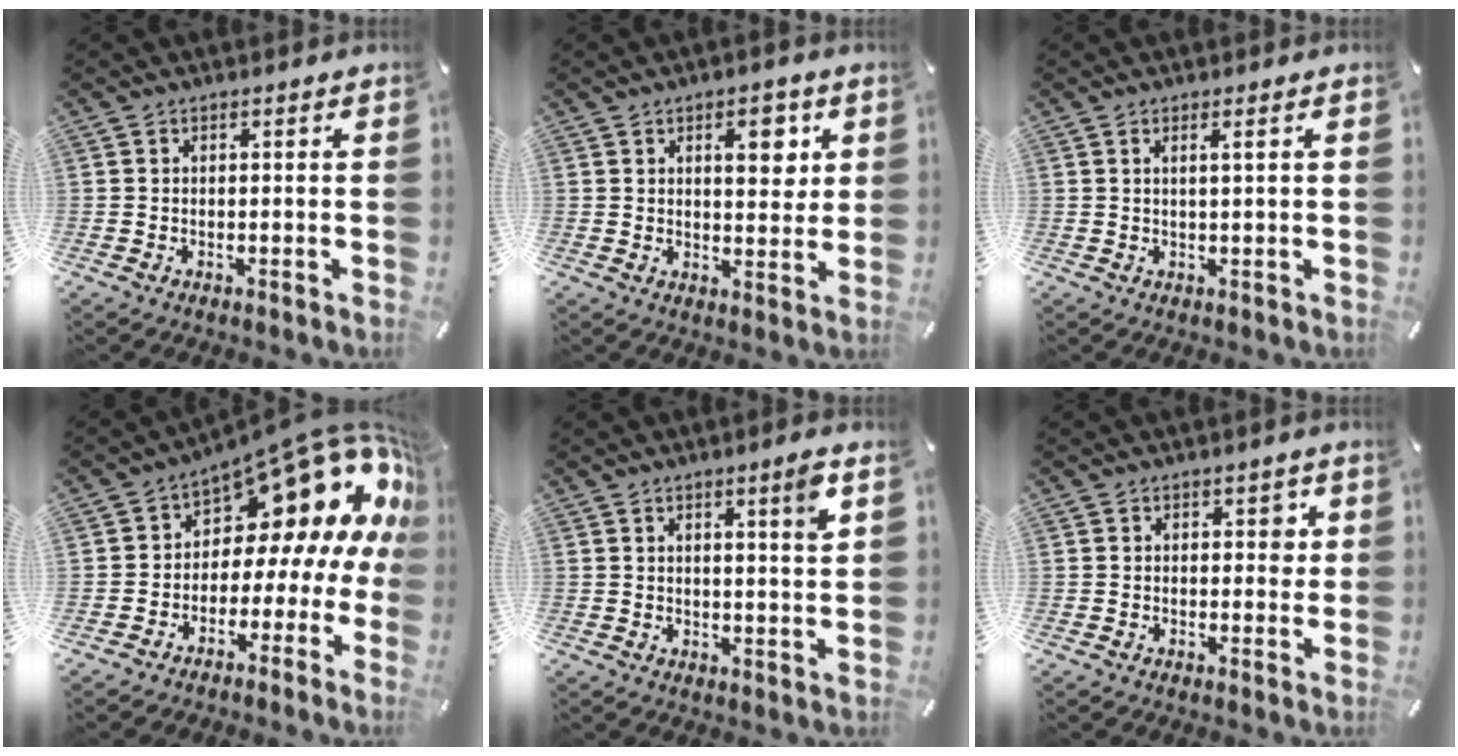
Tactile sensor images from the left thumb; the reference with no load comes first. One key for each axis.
{"total": 7.8, "fx": 3.0, "fy": 3.8, "fz": 6.1, "tx": -0.071, "ty": -0.012, "tz": 0.040}
{"total": 1.8, "fx": 0.7, "fy": -0.2, "fz": 1.7, "tx": -0.032, "ty": -0.004, "tz": 0.010}
{"total": 15.3, "fx": 8.5, "fy": 8.7, "fz": 9.3, "tx": -0.119, "ty": -0.077, "tz": 0.138}
{"total": 4.8, "fx": 2.6, "fy": 0.1, "fz": 4.0, "tx": -0.066, "ty": -0.012, "tz": 0.039}
{"total": 2.8, "fx": 0.8, "fy": 1.8, "fz": 2.0, "tx": -0.009, "ty": -0.005, "tz": 0.005}